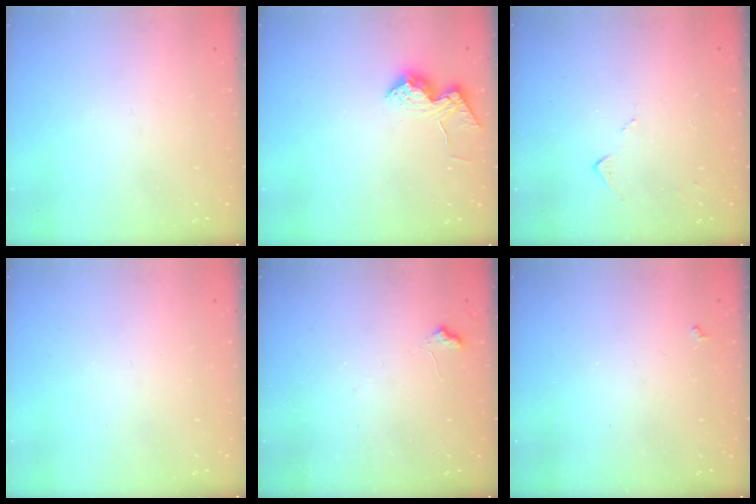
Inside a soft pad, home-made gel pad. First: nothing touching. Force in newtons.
{"total": 14.1, "press": 14.1, "slide": 0.6}
{"total": 5.5, "press": 5.4, "slide": 0.8}
{"total": 0.0}
{"total": 7.3, "press": 7.2, "slide": 0.9}
{"total": 2.9, "press": 2.9, "slide": 0.4}